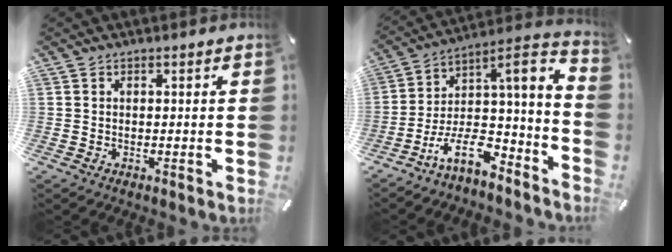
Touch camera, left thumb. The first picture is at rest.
{"total": 10.7, "force": [-5.7, 3.4, 8.4], "torque": [-0.142, 0.004, -0.108]}